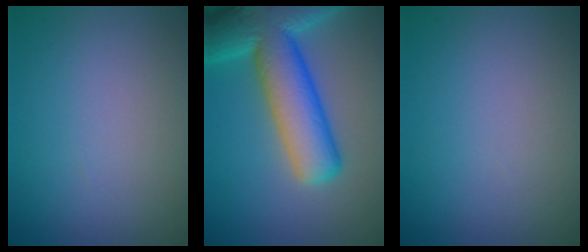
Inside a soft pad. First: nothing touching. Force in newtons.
{"total": 11.9, "press": 11.9, "slide": 0.7}
{"total": 0.0}